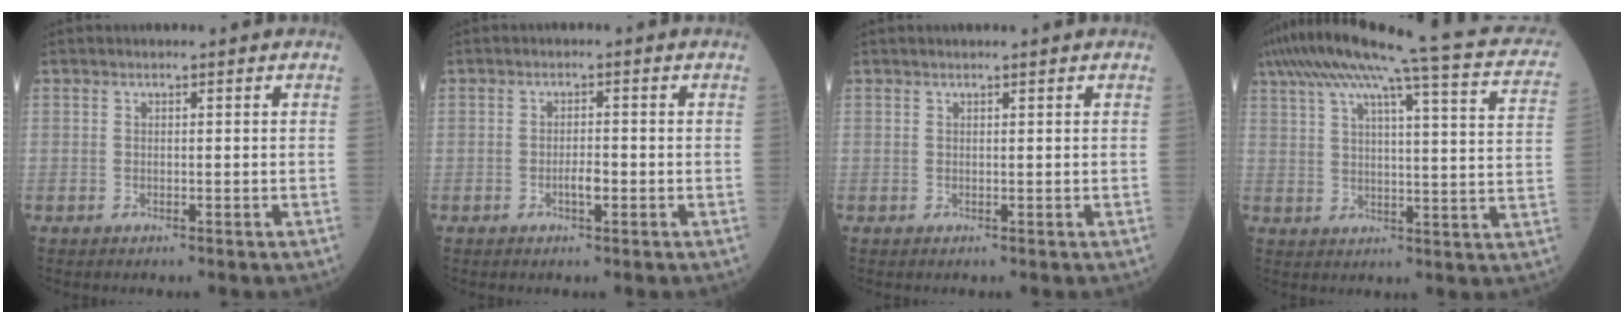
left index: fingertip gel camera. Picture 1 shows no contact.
{"total": 1.8, "force": [-0.8, 0.5, 1.6], "torque": [-0.027, 0.001, -0.015]}
{"total": 1.3, "force": [1.1, -0.1, 0.6], "torque": [-0.006, 0.012, 0.019]}
{"total": 27.7, "force": [21.6, 2.8, 17.1], "torque": [-0.278, 0.016, 0.270]}